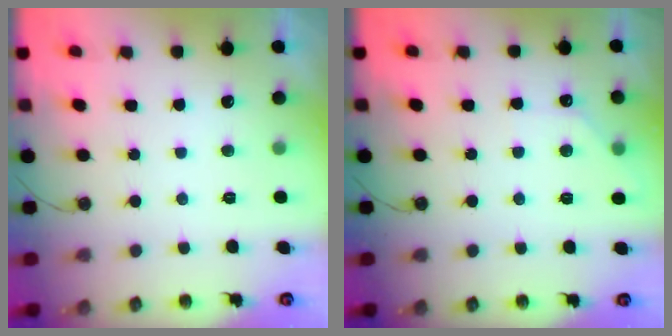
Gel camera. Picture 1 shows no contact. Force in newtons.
{"total": 5.6, "press": 5.6, "slide": 0.3}